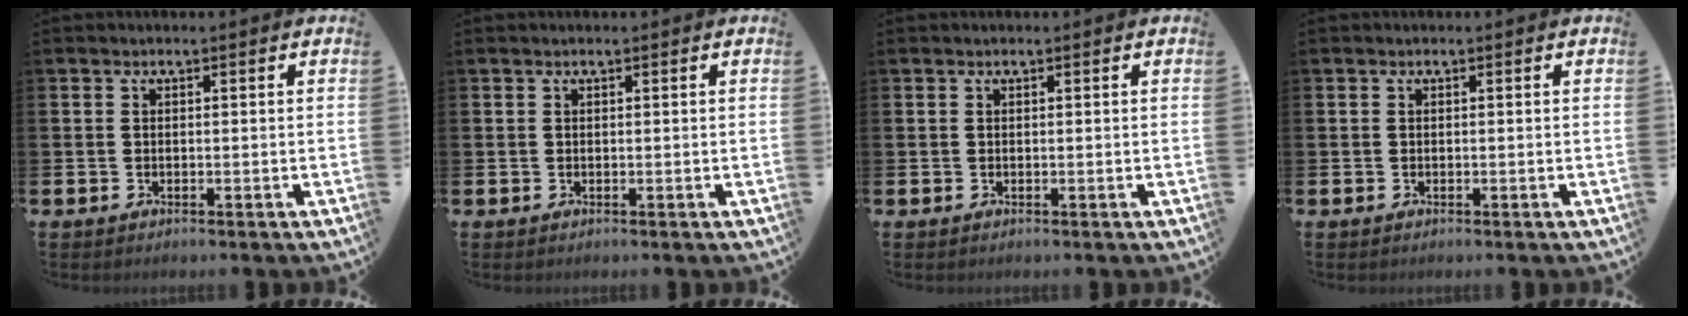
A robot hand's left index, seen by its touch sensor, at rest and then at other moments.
{"total": 0.0}
{"total": 0.0}
{"total": 0.0}